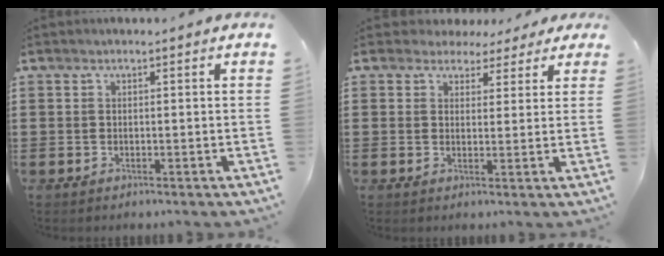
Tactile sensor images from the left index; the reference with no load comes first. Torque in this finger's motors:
{"motor_torque": [1.09, -1.05, 0.14, -0.01]}